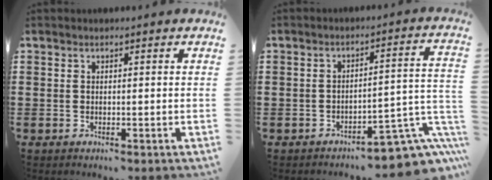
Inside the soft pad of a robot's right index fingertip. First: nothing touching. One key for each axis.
{"total": 7.4, "fx": -5.9, "fy": 1.9, "fz": 4.0, "tx": -0.047, "ty": 0.006, "tz": -0.109}